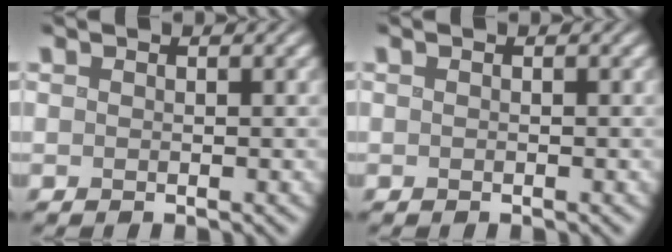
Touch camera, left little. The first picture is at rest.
{"total": 0.0}